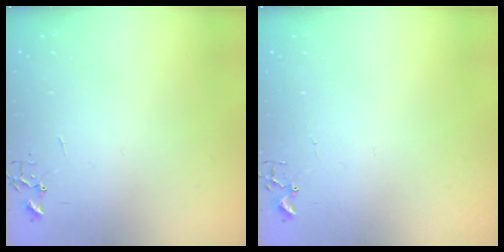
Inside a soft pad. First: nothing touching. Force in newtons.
{"total": 1.7, "press": 1.6, "slide": 0.2}